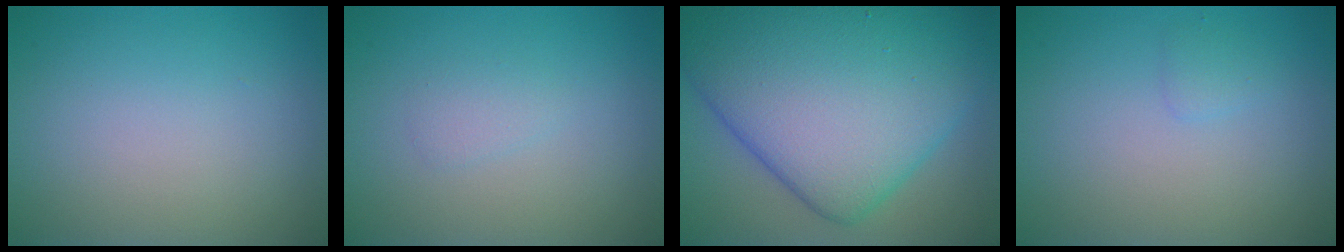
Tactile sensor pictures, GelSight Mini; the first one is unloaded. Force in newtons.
{"total": 1.0, "press": 1.0, "slide": 0.1}
{"total": 14.8, "press": 14.8, "slide": 0.5}
{"total": 0.8, "press": 0.7, "slide": 0.1}